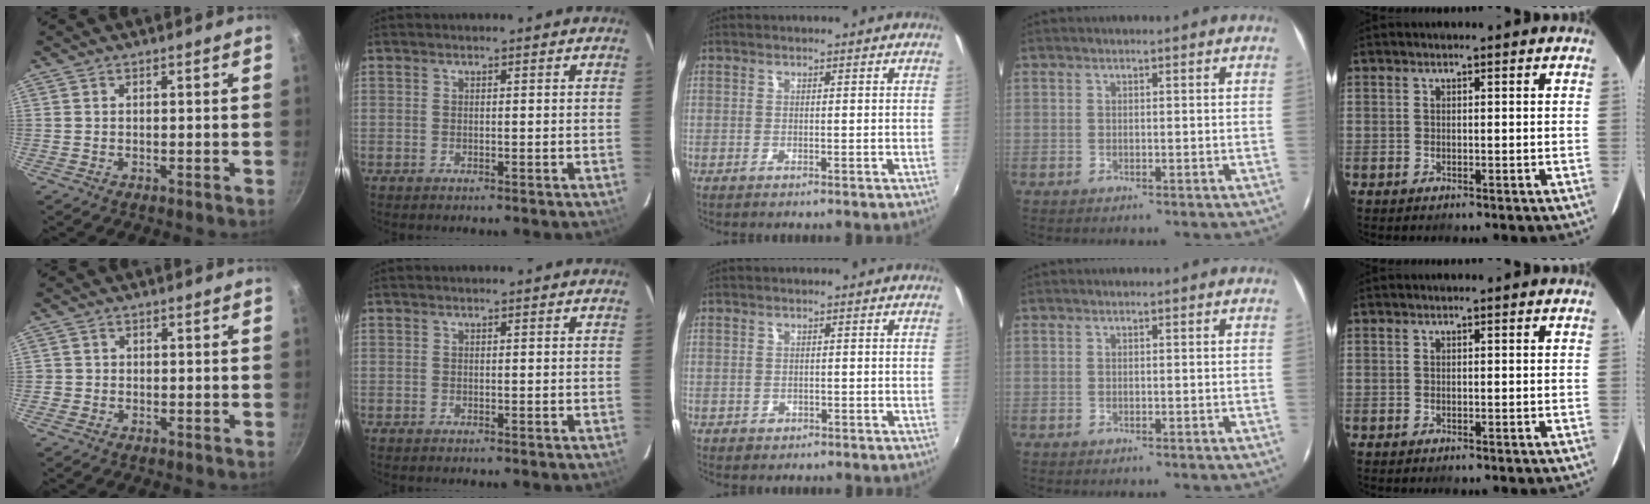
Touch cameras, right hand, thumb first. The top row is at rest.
{"thumb": {"total": 1.3, "force": [-0.4, 1.2, 0.2], "torque": [0.000, 0.004, -0.009]}, "middle": {"total": 1.5, "force": [-0.6, 1.2, 0.4], "torque": [-0.009, -0.004, -0.007]}}